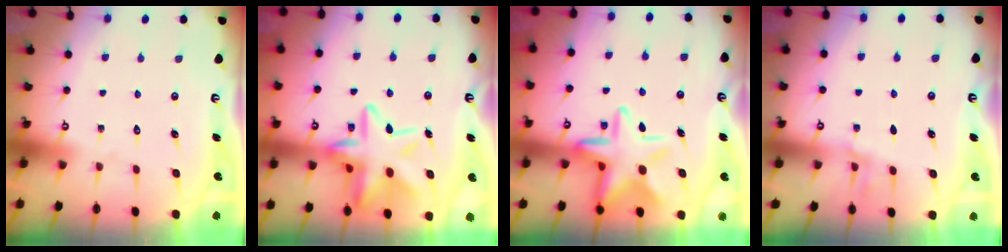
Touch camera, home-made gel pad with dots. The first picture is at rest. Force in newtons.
{"total": 18.5, "press": 18.4, "slide": 1.9}
{"total": 15.3, "press": 15.2, "slide": 1.4}
{"total": 1.3, "press": 1.2, "slide": 0.3}